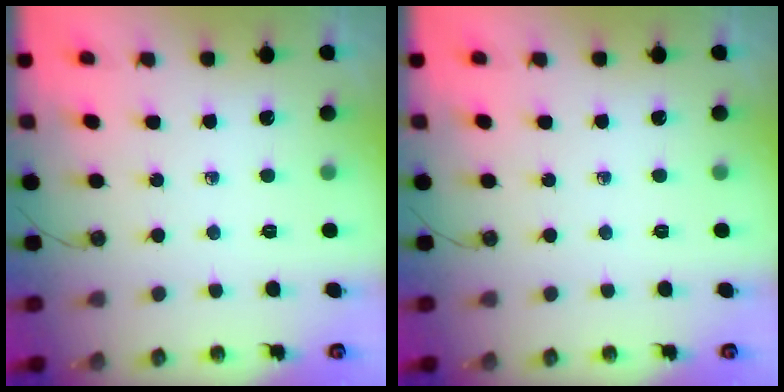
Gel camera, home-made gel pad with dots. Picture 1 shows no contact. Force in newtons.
{"total": 0.0}